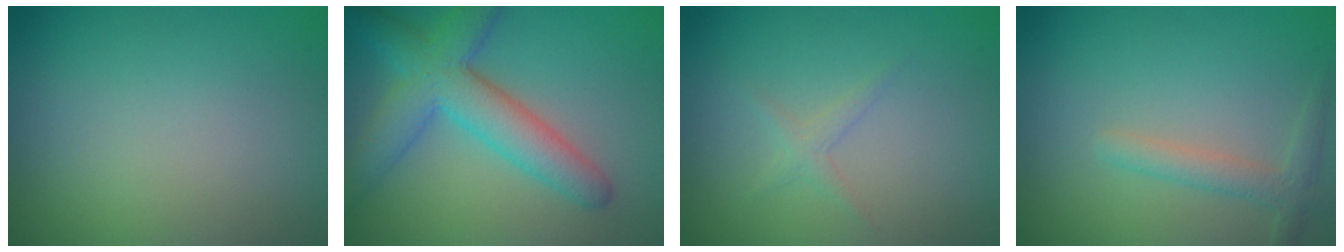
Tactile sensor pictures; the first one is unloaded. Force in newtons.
{"total": 6.3, "press": 6.3, "slide": 0.2}
{"total": 1.1, "press": 1.1, "slide": 0.1}
{"total": 2.0, "press": 2.0, "slide": 0.1}